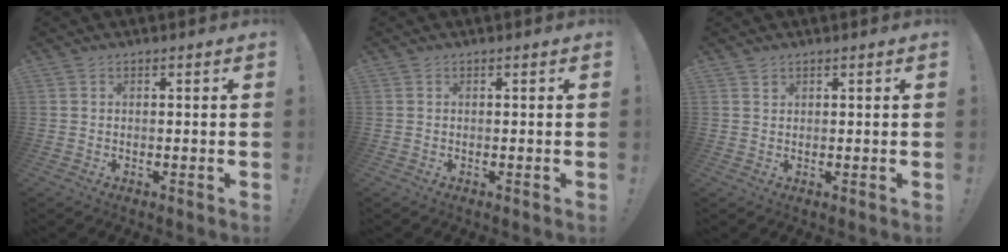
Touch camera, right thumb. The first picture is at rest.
{"total": 0.0}
{"total": 1.2, "force": [0.9, 0.7, 0.2], "torque": [-0.004, 0.000, 0.019]}